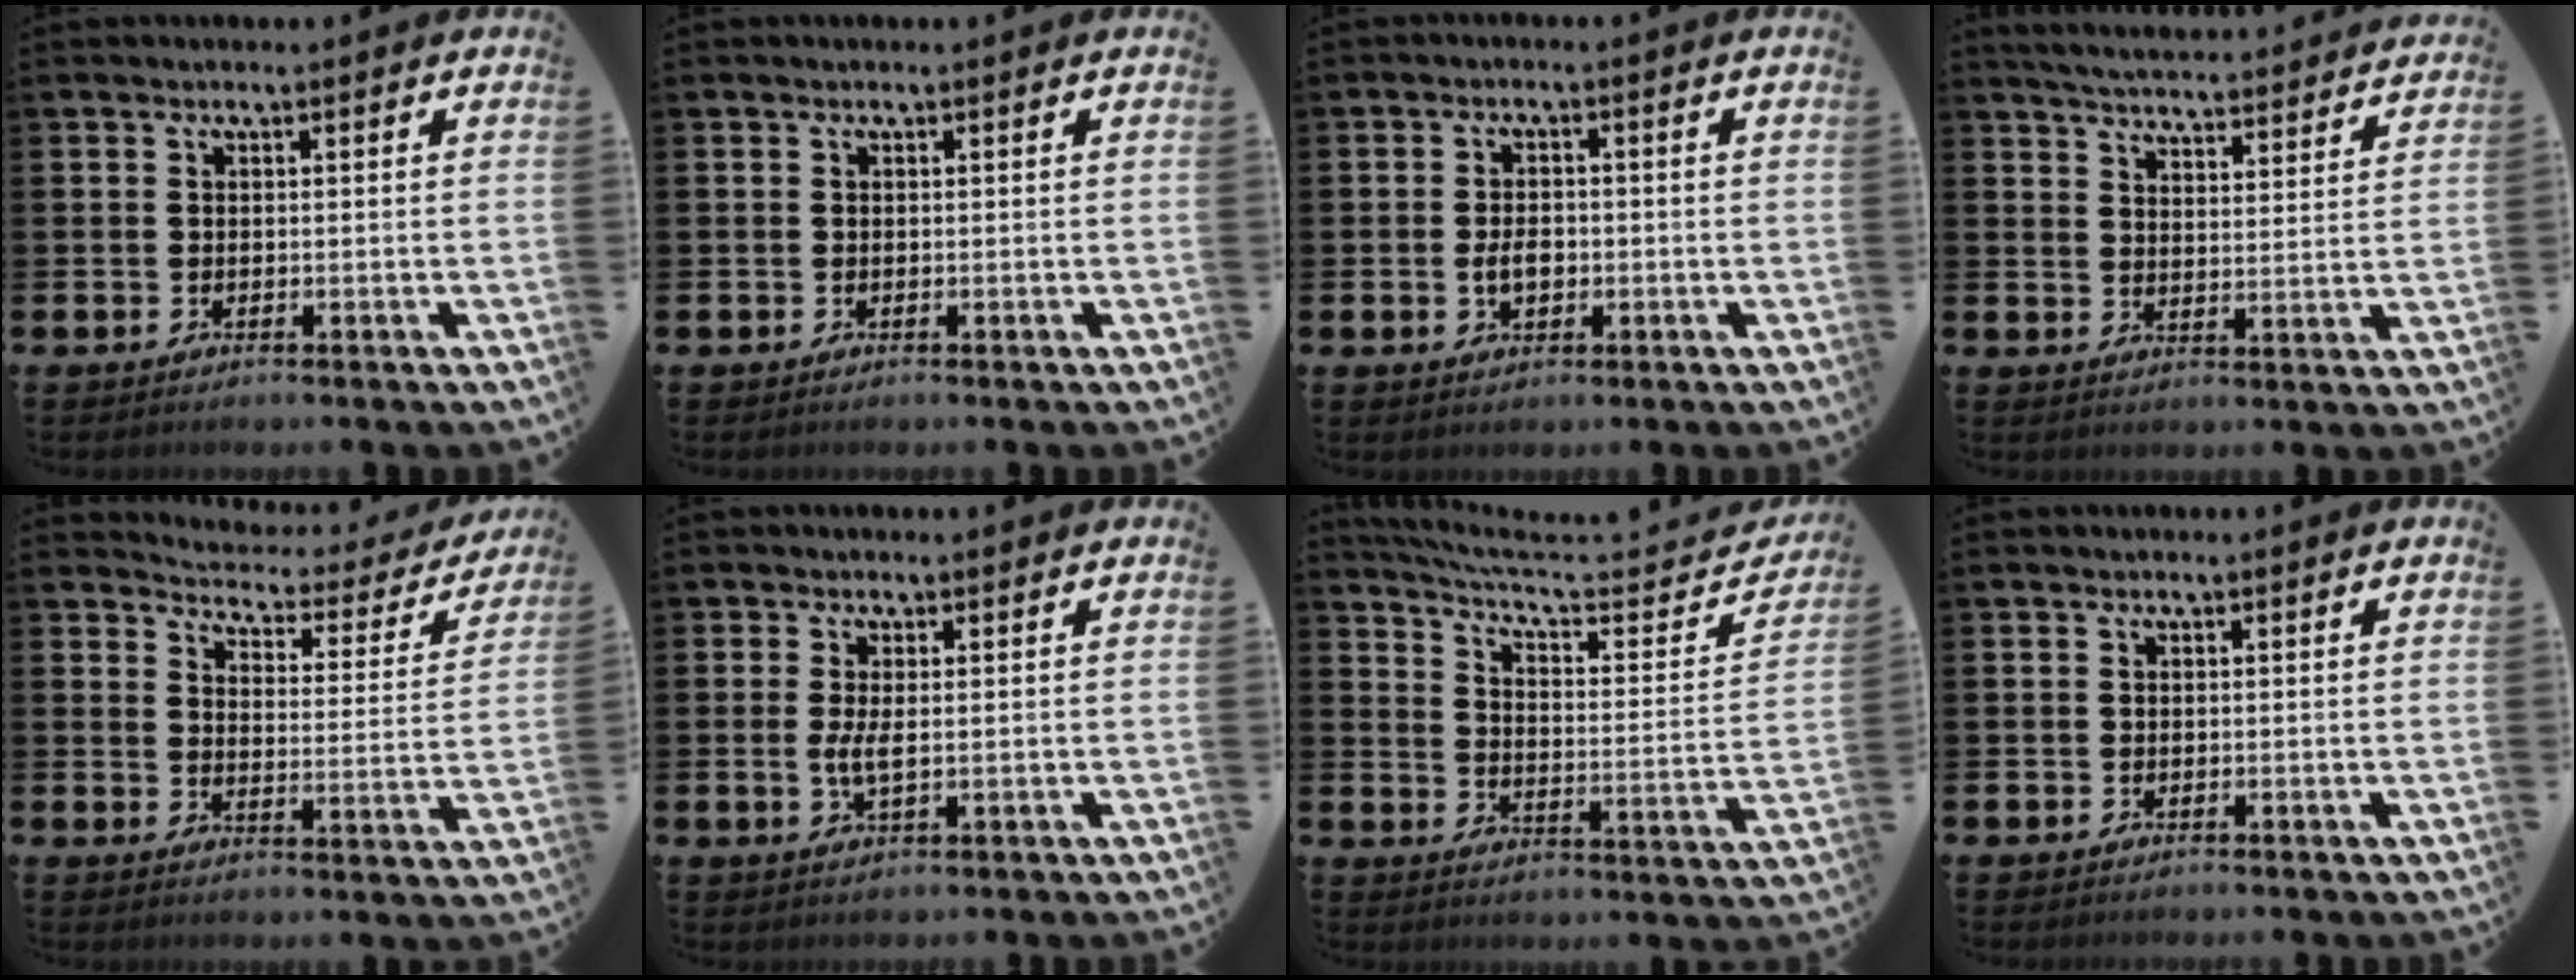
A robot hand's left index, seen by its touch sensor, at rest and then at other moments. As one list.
[{"total": 0.0}, {"total": 2.8, "force": [-0.4, 1.8, 2.1], "torque": [-0.022, -0.002, -0.012]}, {"total": 5.4, "force": [5.3, 0.2, 0.6], "torque": [-0.026, -0.045, 0.092]}, {"total": 3.6, "force": [3.3, 1.1, 0.6], "torque": [-0.029, -0.037, 0.046]}, {"total": 2.4, "force": [0.2, 0.8, 2.3], "torque": [-0.041, 0.000, 0.002]}, {"total": 5.8, "force": [5.3, 0.7, 2.3], "torque": [-0.064, -0.048, 0.082]}, {"total": 0.0}]